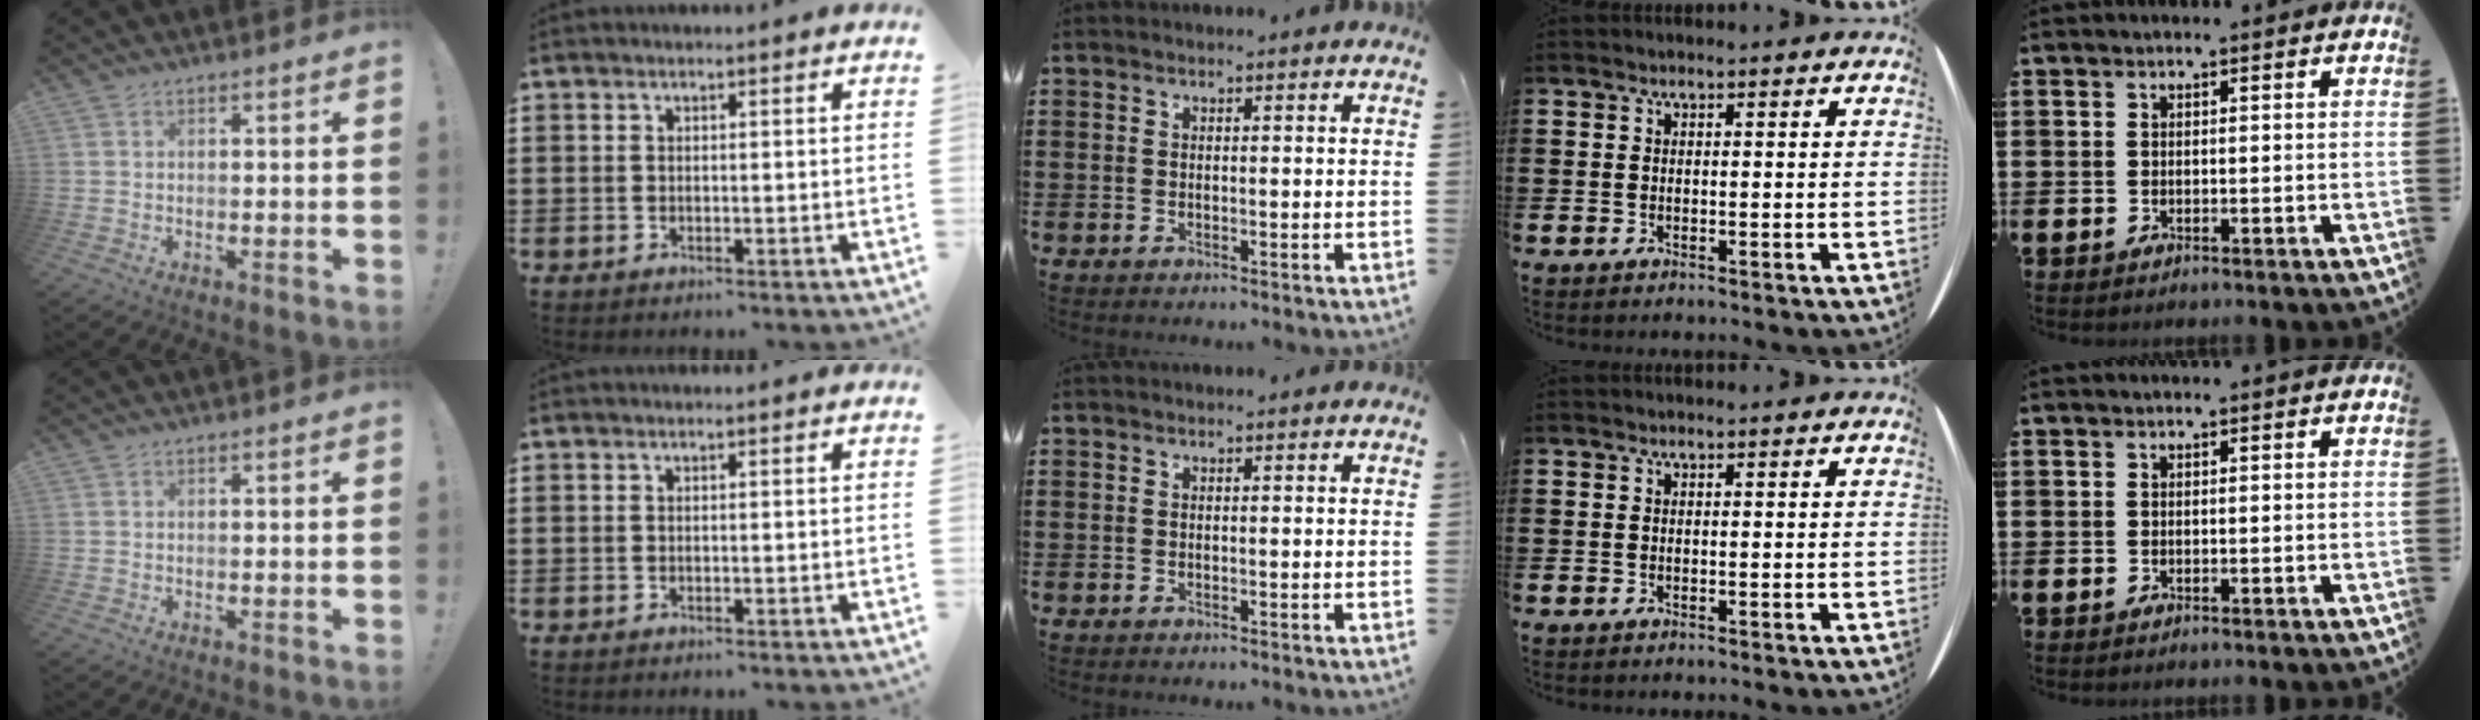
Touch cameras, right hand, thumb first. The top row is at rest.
{}